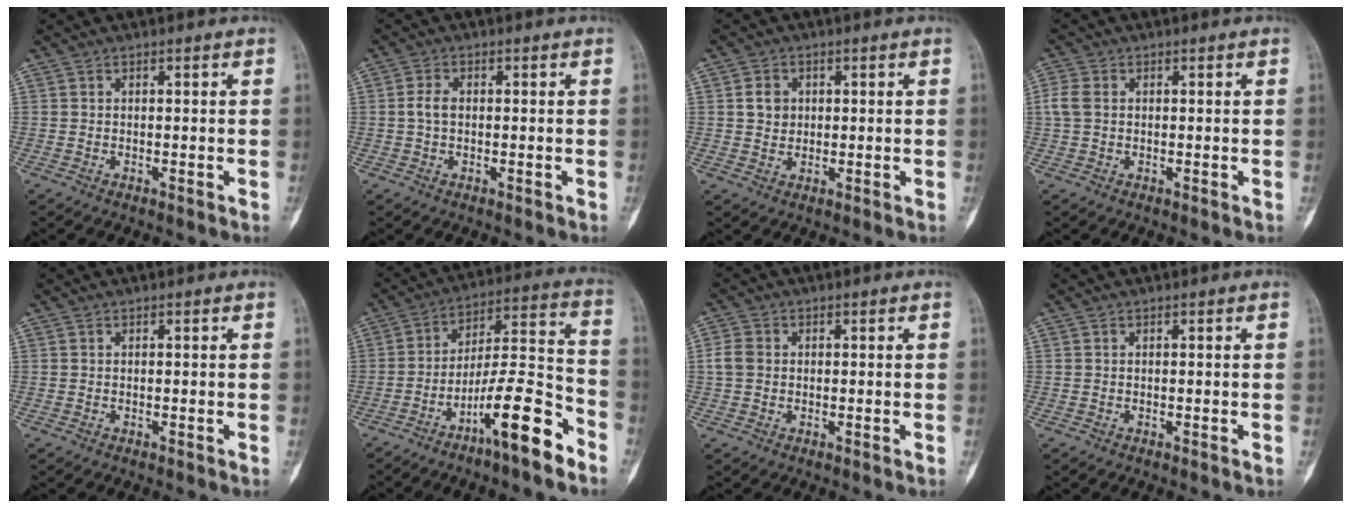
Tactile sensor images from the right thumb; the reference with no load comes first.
{"total": 2.6, "force": [0.0, 1.6, 2.0], "torque": [-0.042, 0.005, -0.002]}
{"total": 3.6, "force": [0.8, 3.1, 1.6], "torque": [-0.010, 0.000, 0.014]}
{"total": 3.1, "force": [0.4, 2.3, 2.1], "torque": [-0.059, 0.005, 0.004]}
{"total": 0.0}
{"total": 15.1, "force": [-9.1, 2.7, 11.8], "torque": [-0.200, 0.076, -0.154]}
{"total": 3.1, "force": [0.1, 2.6, 1.7], "torque": [-0.037, 0.007, -0.003]}
{"total": 0.0}